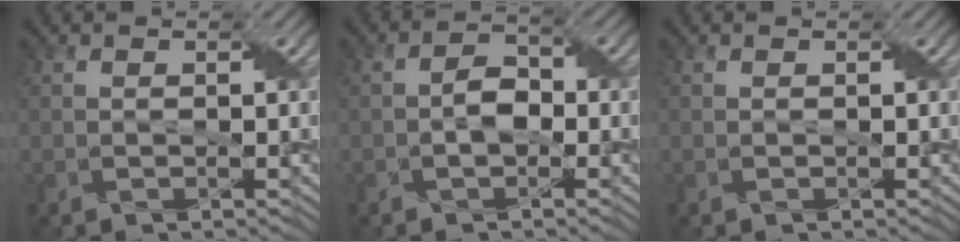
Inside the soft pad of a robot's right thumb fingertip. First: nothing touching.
{"total": 2.6, "force": [-0.8, 1.7, 1.8], "torque": [-0.034, 0.006, -0.017]}
{"total": 0.0}